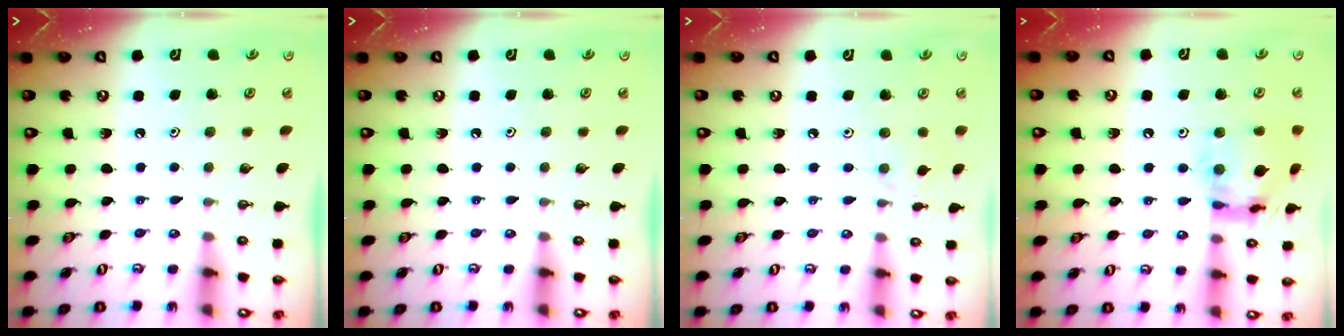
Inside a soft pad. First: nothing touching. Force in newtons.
{"total": 0.0}
{"total": 1.6, "press": 1.6, "slide": 0.3}
{"total": 14.9, "press": 14.9, "slide": 1.3}